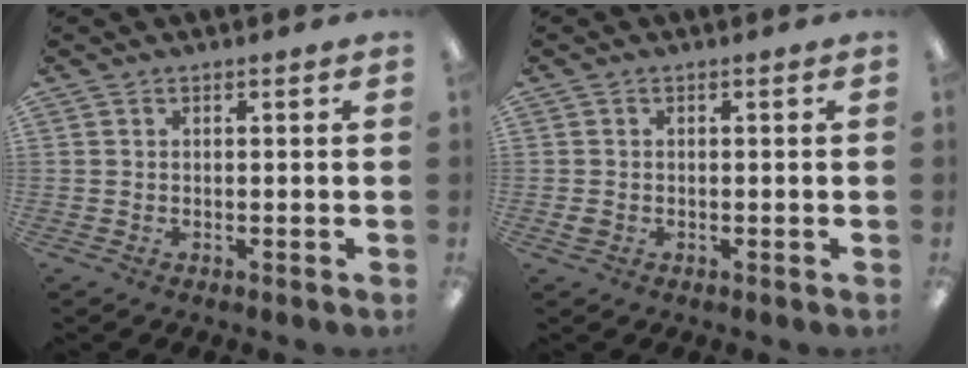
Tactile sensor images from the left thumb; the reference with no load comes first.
{"total": 0.7, "force": [0.0, 0.7, 0.0], "torque": [0.000, 0.005, -0.001]}